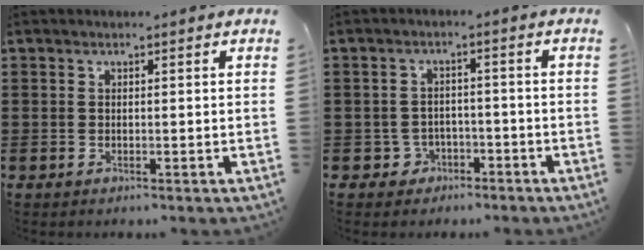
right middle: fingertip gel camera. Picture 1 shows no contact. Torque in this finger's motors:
{"motor_torque": [-0.05, -0.14, 0.05, -0.02]}